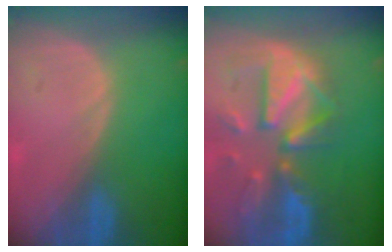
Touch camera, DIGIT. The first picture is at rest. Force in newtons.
{"total": 12.1, "press": 10.4, "slide": 6.2}